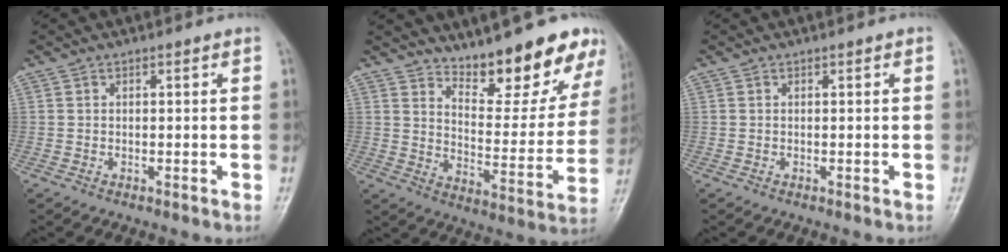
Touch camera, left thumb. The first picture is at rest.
{"total": 15.8, "force": [12.5, 4.7, 8.5], "torque": [-0.071, -0.097, 0.182]}
{"total": 0.0}